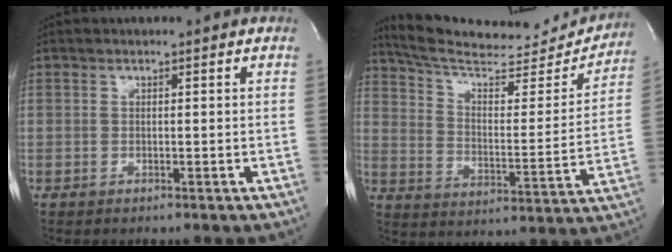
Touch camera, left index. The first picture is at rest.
{"total": 23.0, "force": [21.5, 4.1, 7.0], "torque": [-0.105, -0.038, 0.296]}